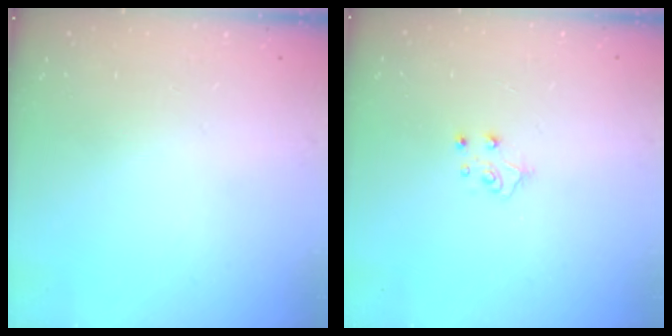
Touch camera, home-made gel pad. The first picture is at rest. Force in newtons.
{"total": 4.3, "press": 4.3, "slide": 0.4}